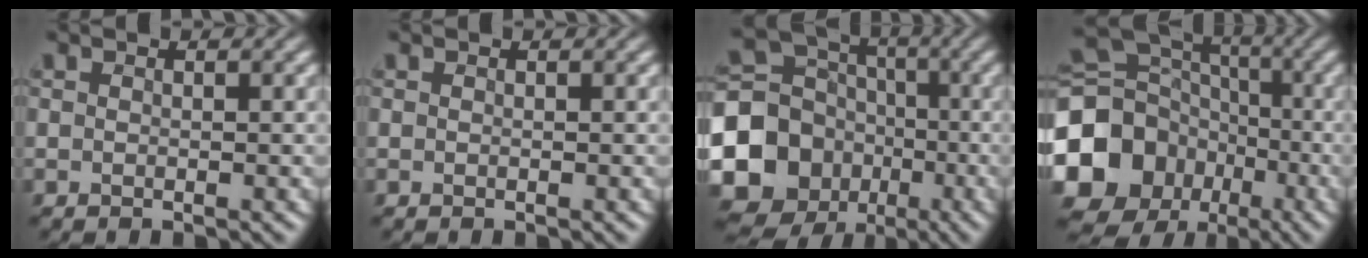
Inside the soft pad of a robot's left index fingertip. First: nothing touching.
{"total": 0.0}
{"total": 15.1, "force": [-4.3, 13.5, 5.1], "torque": [-0.127, -0.032, -0.101]}
{"total": 17.6, "force": [-5.3, 15.4, 6.6], "torque": [-0.155, -0.027, -0.124]}